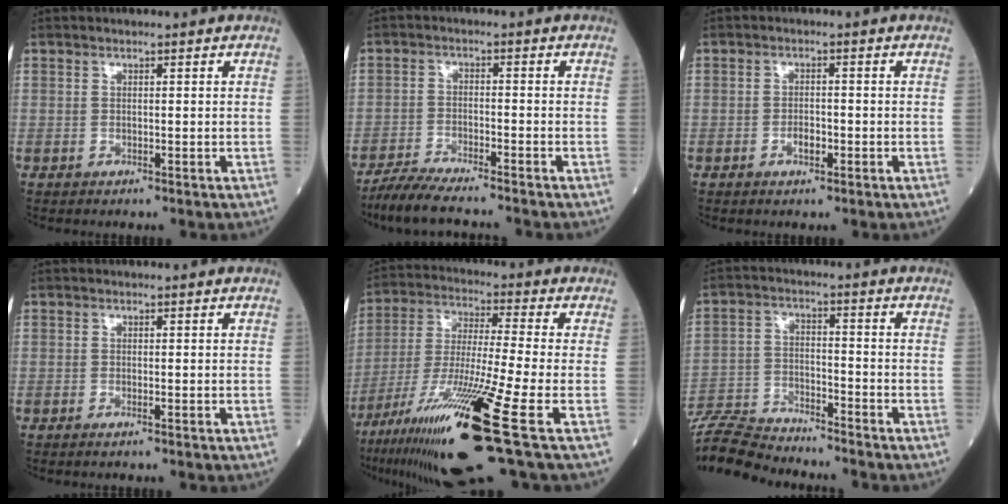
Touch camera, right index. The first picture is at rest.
{"total": 9.0, "force": [-8.0, 0.3, 4.3], "torque": [-0.072, -0.025, -0.135]}
{"total": 2.3, "force": [-1.0, 0.9, 1.8], "torque": [-0.029, 0.003, -0.016]}
{"total": 0.6, "force": [-0.3, 0.0, 0.5], "torque": [-0.010, -0.001, -0.006]}
{"total": 21.2, "force": [-10.0, 0.2, 18.7], "torque": [-0.328, -0.052, -0.175]}
{"total": 11.1, "force": [-10.8, 0.4, 2.2], "torque": [-0.042, -0.008, -0.203]}